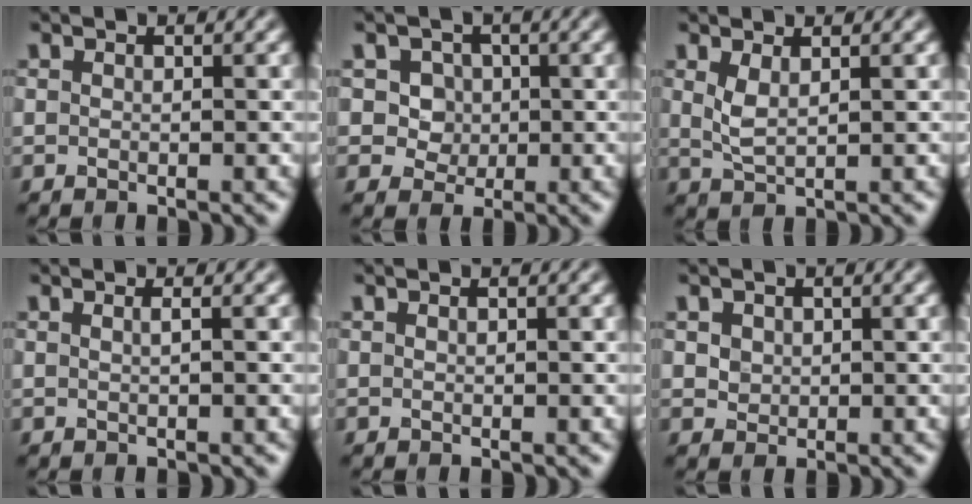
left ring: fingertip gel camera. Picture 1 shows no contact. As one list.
[{"total": 4.1, "force": [1.3, 3.5, 1.7], "torque": [-0.018, 0.014, 0.013]}, {"total": 1.8, "force": [0.8, 0.6, 1.5], "torque": [-0.039, -0.003, 0.020]}, {"total": 0.9, "force": [0.2, 0.4, 0.8], "torque": [-0.009, 0.002, -0.004]}, {"total": 0.0}, {"total": 1.6, "force": [0.6, 1.3, 0.5], "torque": [-0.012, -0.001, 0.021]}]